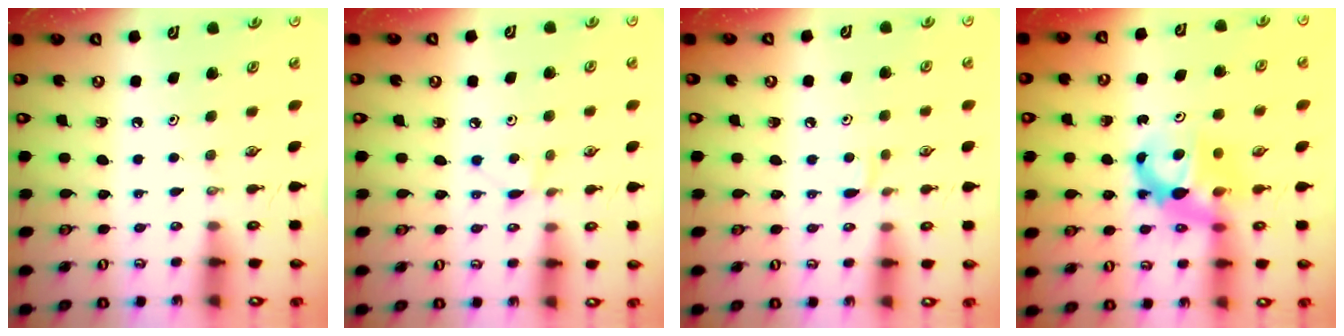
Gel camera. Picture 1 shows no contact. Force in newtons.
{"total": 3.8, "press": 3.8, "slide": 0.6}
{"total": 5.1, "press": 5.1, "slide": 0.7}
{"total": 6.3, "press": 6.3, "slide": 0.5}